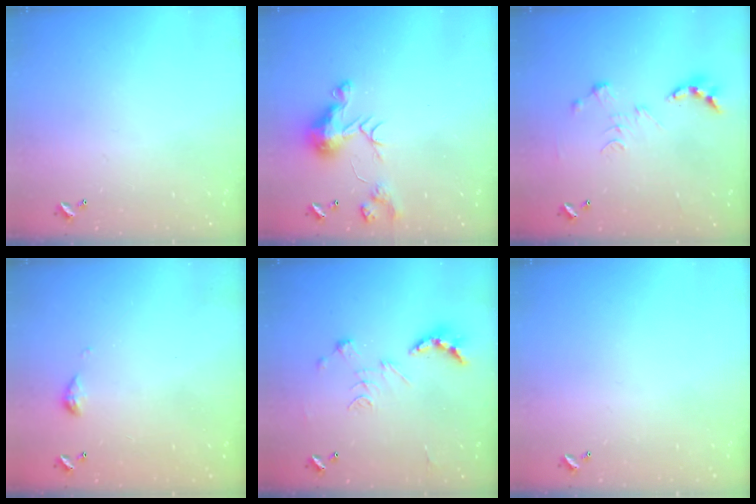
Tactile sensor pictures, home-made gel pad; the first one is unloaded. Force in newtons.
{"total": 11.0, "press": 11.0, "slide": 0.7}
{"total": 0.0}
{"total": 4.0, "press": 4.0, "slide": 0.6}
{"total": 2.5, "press": 2.0, "slide": 1.5}
{"total": 0.0}